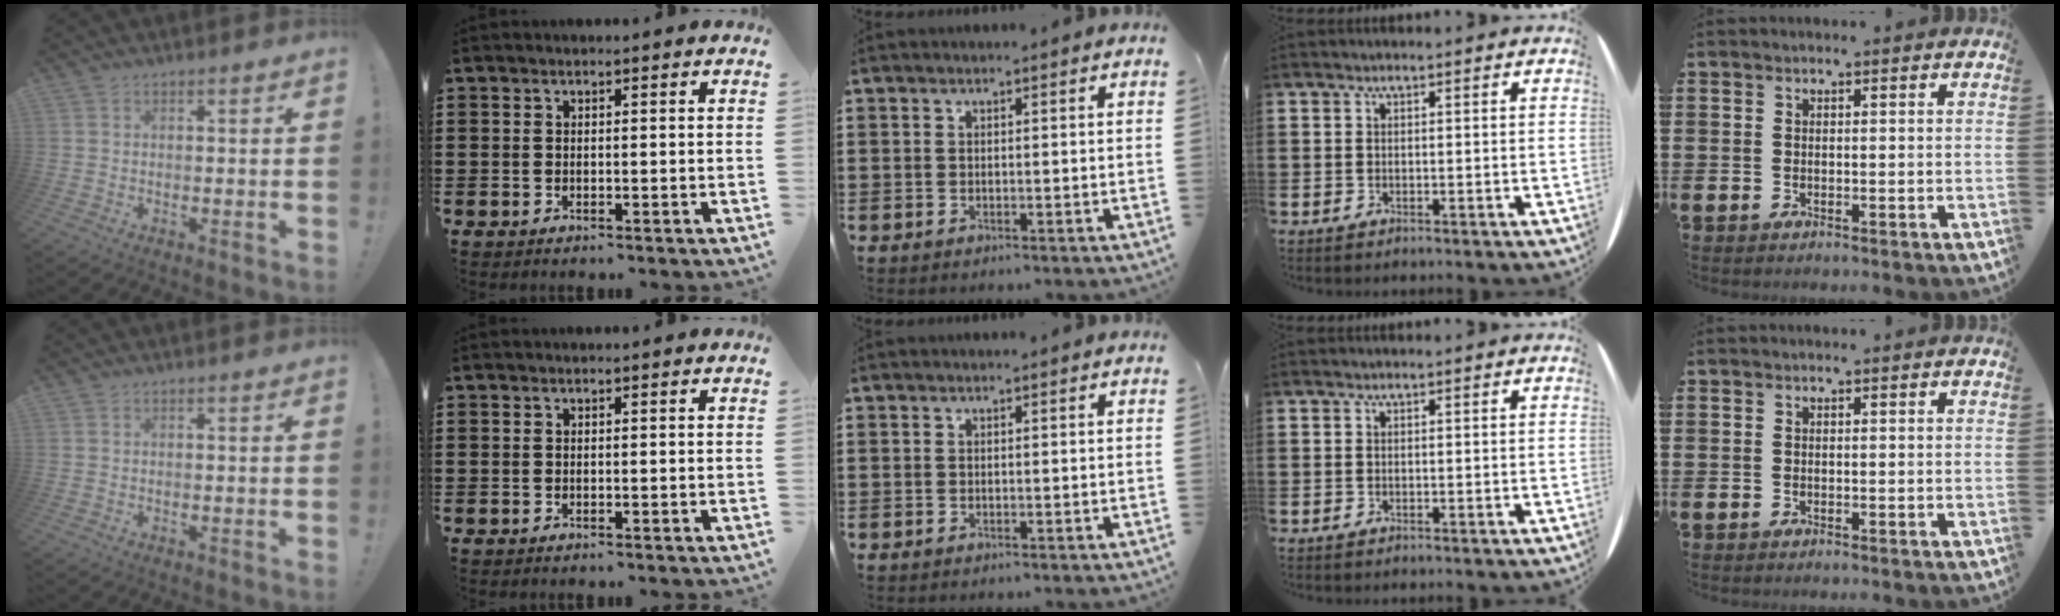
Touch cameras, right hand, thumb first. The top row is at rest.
{}